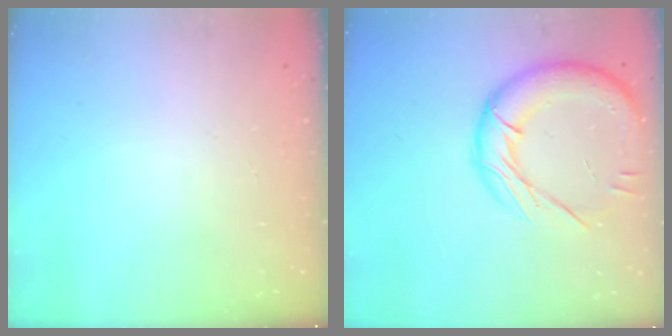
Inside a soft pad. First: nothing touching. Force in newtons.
{"total": 18.0, "press": 17.9, "slide": 2.2}